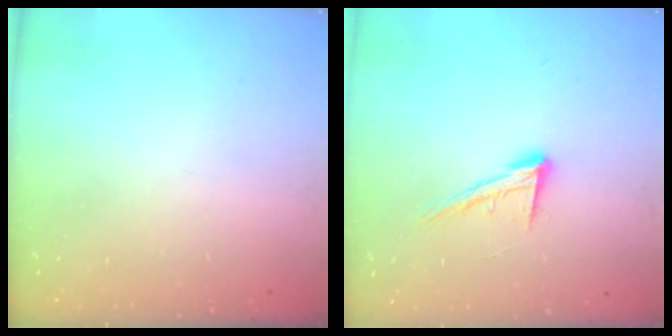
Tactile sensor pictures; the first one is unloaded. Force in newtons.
{"total": 12.3, "press": 12.0, "slide": 2.5}